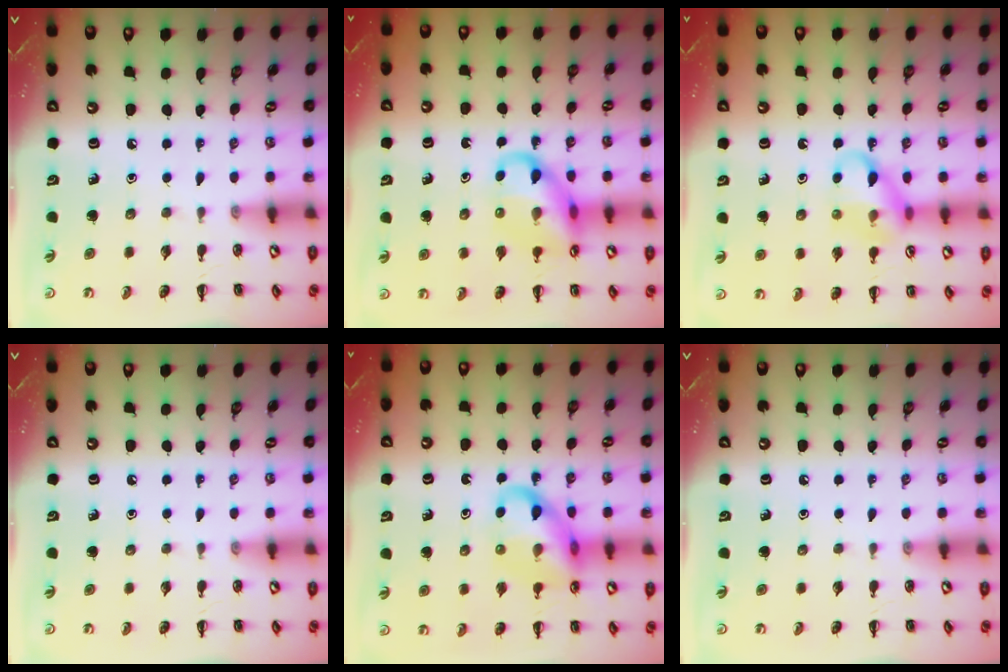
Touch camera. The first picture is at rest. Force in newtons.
{"total": 14.2, "press": 14.0, "slide": 2.4}
{"total": 13.0, "press": 12.9, "slide": 2.0}
{"total": 0.0}
{"total": 13.6, "press": 13.4, "slide": 1.9}
{"total": 0.0}